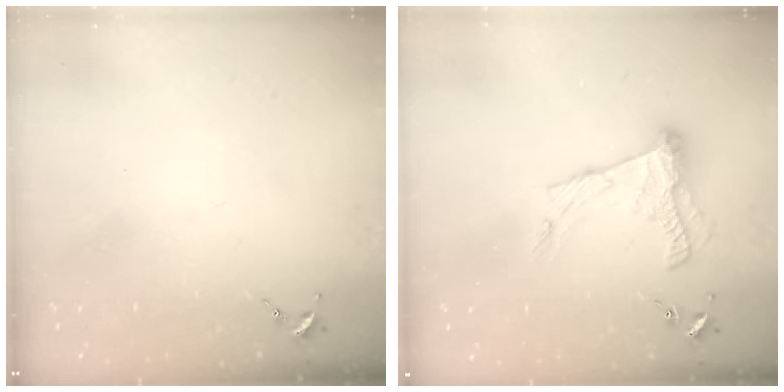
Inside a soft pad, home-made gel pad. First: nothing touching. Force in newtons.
{"total": 11.8, "press": 11.8, "slide": 0.9}